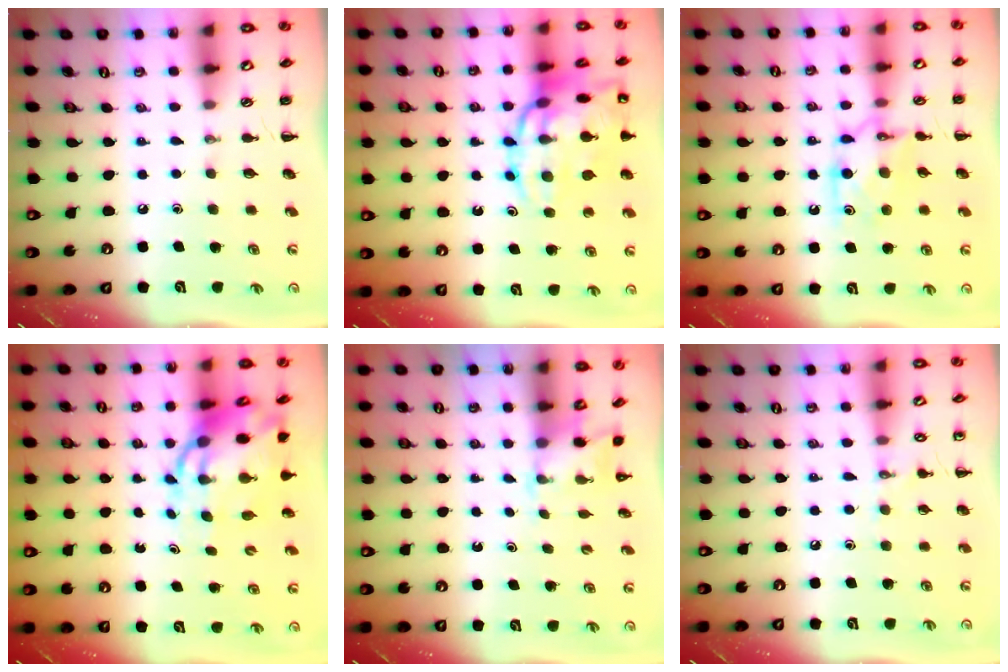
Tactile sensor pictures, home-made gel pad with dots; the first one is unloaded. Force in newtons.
{"total": 20.4, "press": 20.2, "slide": 2.5}
{"total": 8.6, "press": 8.6, "slide": 0.9}
{"total": 10.7, "press": 10.3, "slide": 2.9}
{"total": 1.9, "press": 1.8, "slide": 0.6}
{"total": 7.2, "press": 6.8, "slide": 2.1}